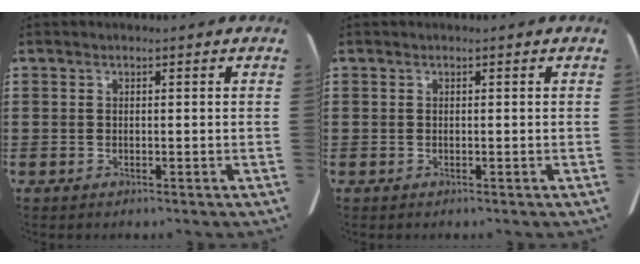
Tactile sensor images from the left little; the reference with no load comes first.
{"total": 0.0}